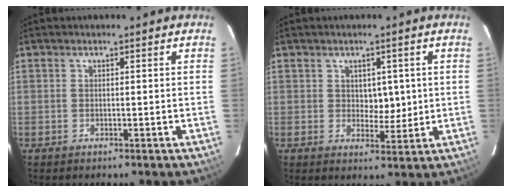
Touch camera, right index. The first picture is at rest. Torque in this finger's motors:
{"motor_torque": [-0.12, -0.12, -0.06, 0.00]}